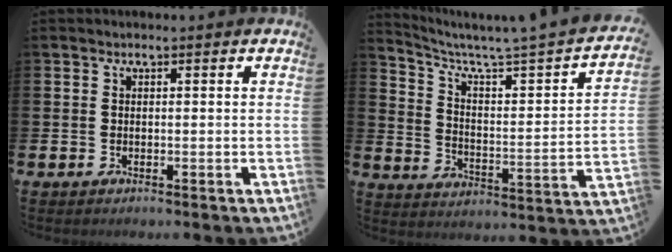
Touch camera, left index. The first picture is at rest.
{"total": 4.7, "force": [3.6, 0.0, 3.1], "torque": [-0.075, -0.044, 0.046]}